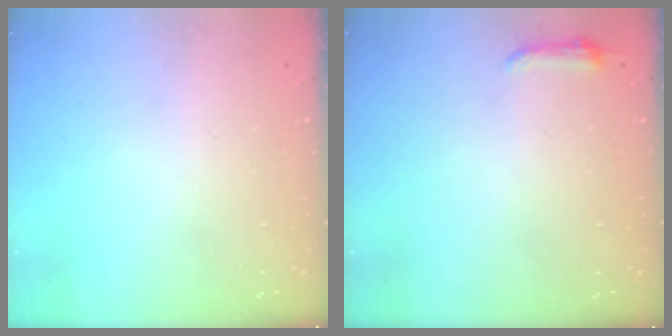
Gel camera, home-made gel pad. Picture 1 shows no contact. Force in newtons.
{"total": 3.7, "press": 3.7, "slide": 0.7}